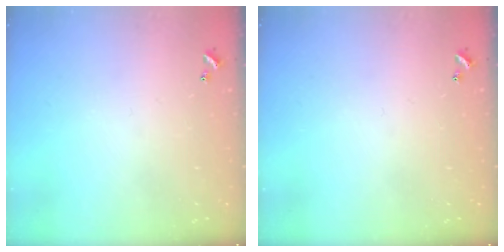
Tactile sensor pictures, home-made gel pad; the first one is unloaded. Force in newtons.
{"total": 0.0}